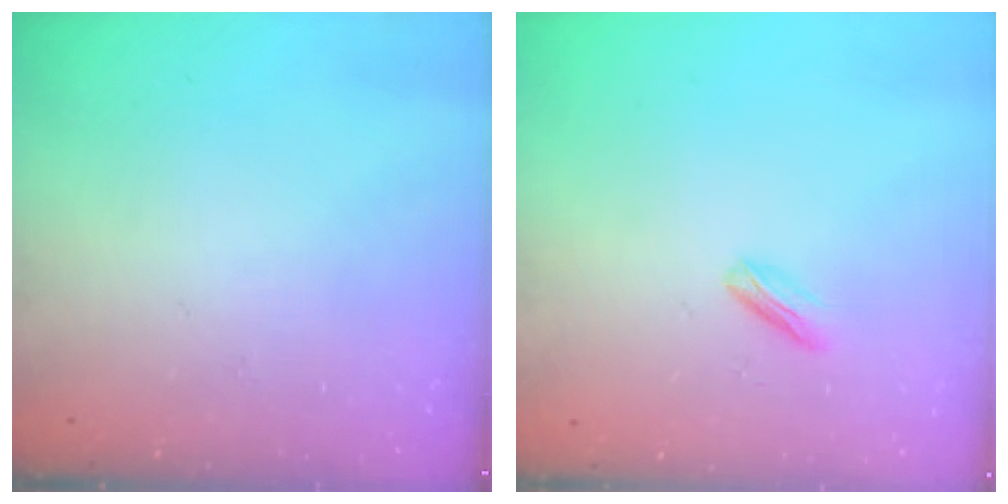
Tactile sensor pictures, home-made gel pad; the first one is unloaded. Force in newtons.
{"total": 2.8, "press": 2.7, "slide": 0.6}